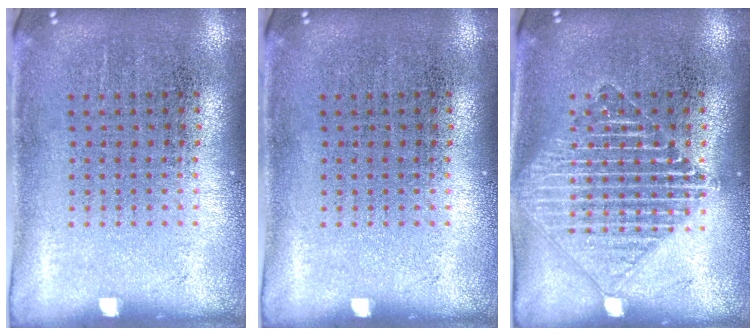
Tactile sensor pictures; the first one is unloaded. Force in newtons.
{"total": 0.0}
{"total": 3.1, "press": 3.1, "slide": 0.5}